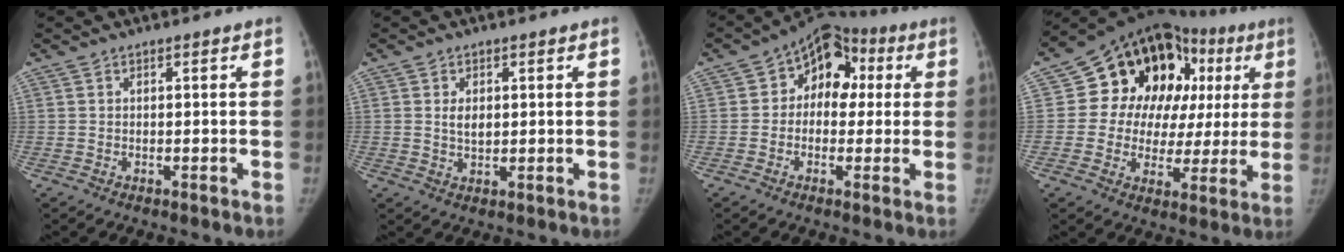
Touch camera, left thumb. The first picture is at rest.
{"total": 3.0, "force": [0.7, 1.9, 2.2], "torque": [-0.030, -0.006, 0.015]}
{"total": 11.5, "force": [2.0, 8.6, 7.4], "torque": [-0.056, 0.030, 0.015]}
{"total": 22.5, "force": [6.0, 16.0, 14.7], "torque": [-0.139, 0.037, 0.086]}